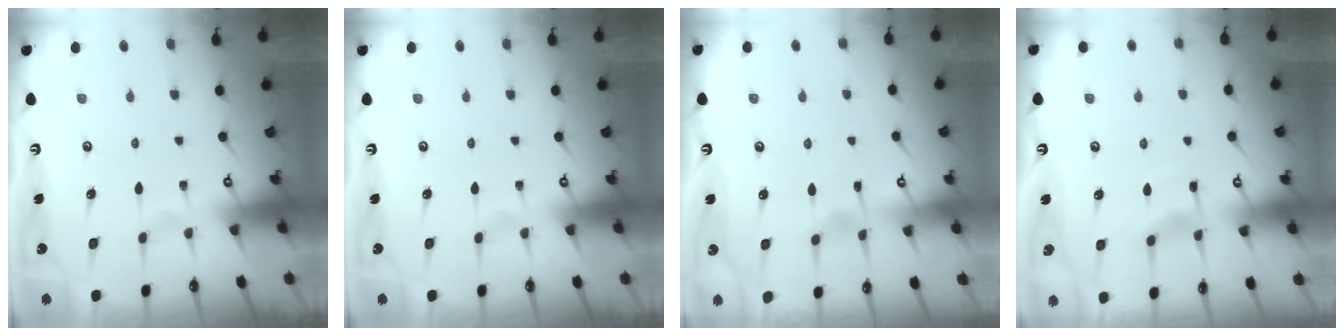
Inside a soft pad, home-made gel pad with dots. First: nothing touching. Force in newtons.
{"total": 0.0}
{"total": 2.4, "press": 2.4, "slide": 0.4}
{"total": 3.9, "press": 3.8, "slide": 0.6}